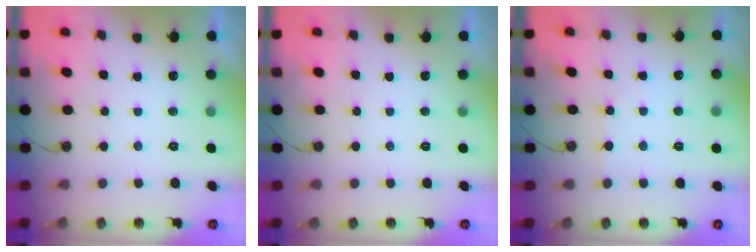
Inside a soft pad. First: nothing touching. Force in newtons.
{"total": 0.0}
{"total": 2.5, "press": 2.5, "slide": 0.4}